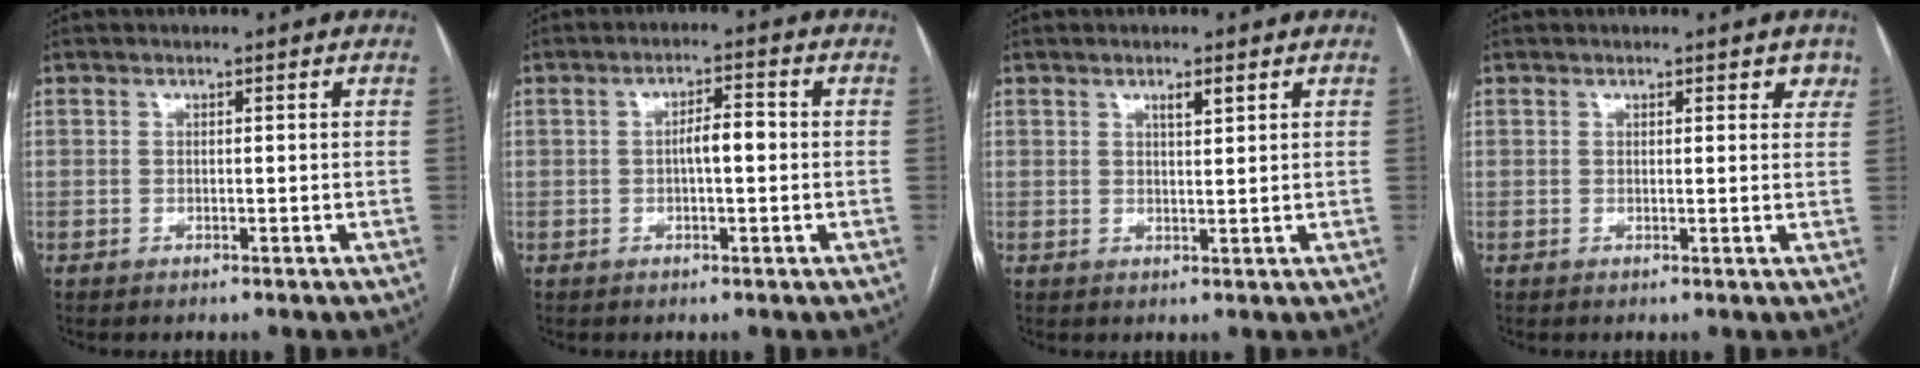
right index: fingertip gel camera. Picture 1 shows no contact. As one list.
[{"total": 3.5, "force": [-0.2, 0.9, 3.3], "torque": [-0.055, 0.011, -0.004]}, {"total": 1.8, "force": [1.1, 0.2, 1.4], "torque": [-0.027, 0.000, 0.019]}, {"total": 2.5, "force": [1.7, 1.2, 1.3], "torque": [0.000, 0.003, 0.014]}]